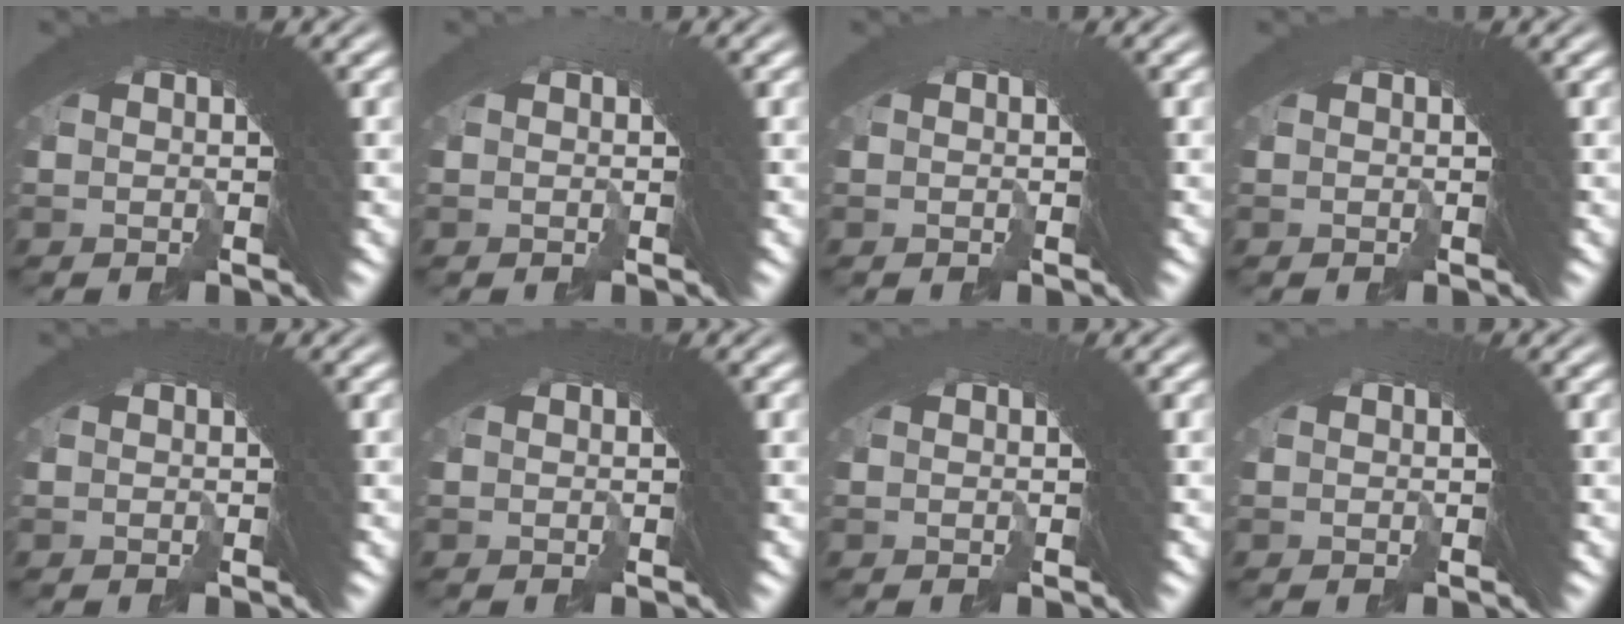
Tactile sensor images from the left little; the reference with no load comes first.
{"total": 4.8, "force": [-1.5, -3.2, -3.2], "torque": [0.040, -0.012, -0.017]}
{"total": 4.3, "force": [-1.3, -2.9, -2.9], "torque": [0.037, -0.011, -0.015]}
{"total": 1.9, "force": [-0.6, -0.9, -1.6], "torque": [0.024, -0.005, -0.010]}
{"total": 1.1, "force": [-0.3, -0.4, -0.9], "torque": [0.014, 0.000, -0.007]}
{"total": 0.7, "force": [-0.3, -0.2, -0.7], "torque": [0.009, -0.001, -0.005]}
{"total": 1.8, "force": [-0.6, -0.8, -1.5], "torque": [0.020, -0.003, -0.010]}
{"total": 2.3, "force": [-0.7, -1.2, -1.8], "torque": [0.028, -0.005, -0.011]}